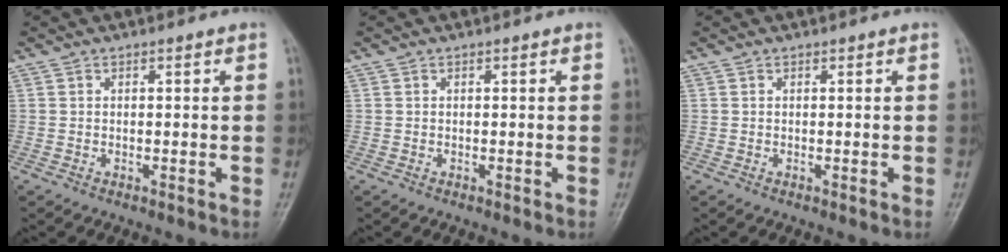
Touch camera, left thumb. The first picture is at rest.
{"total": 0.0}
{"total": 0.0}